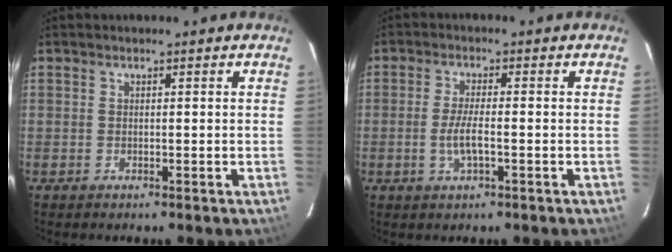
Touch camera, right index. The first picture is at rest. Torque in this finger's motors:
{"motor_torque": [0.02, -0.10, 0.24, 0.03]}